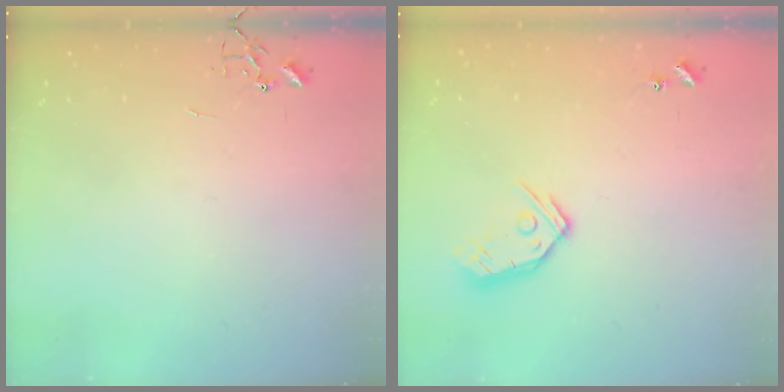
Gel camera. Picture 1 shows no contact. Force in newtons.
{"total": 9.9, "press": 9.9, "slide": 0.8}